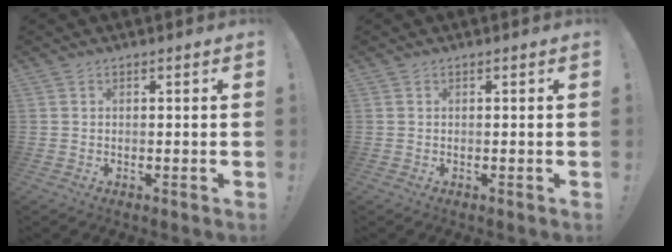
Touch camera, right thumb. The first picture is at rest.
{"total": 0.0}